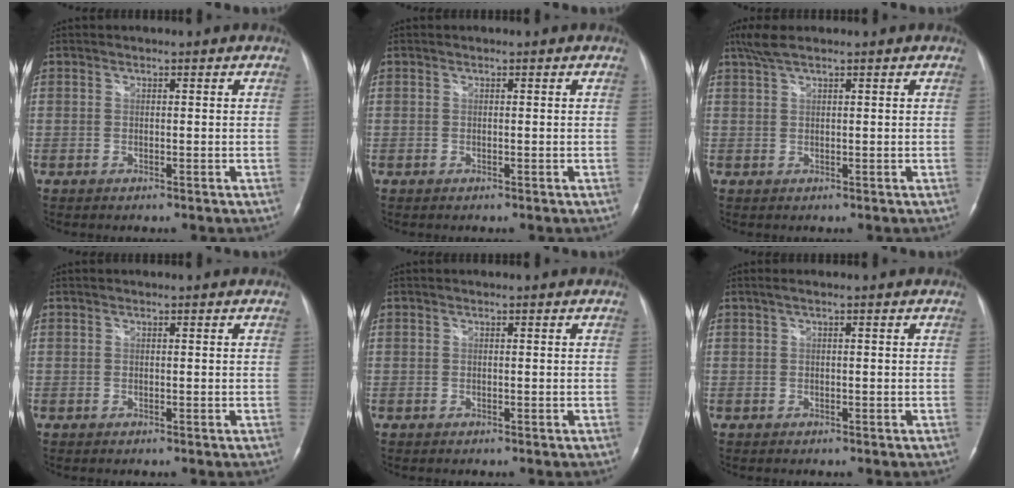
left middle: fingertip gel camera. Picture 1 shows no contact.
{"total": 0.0}
{"total": 3.1, "force": [2.4, 0.2, 2.0], "torque": [-0.053, 0.013, 0.053]}
{"total": 0.0}
{"total": 0.0}
{"total": 1.0, "force": [0.5, 0.0, 0.9], "torque": [-0.024, 0.012, 0.007]}